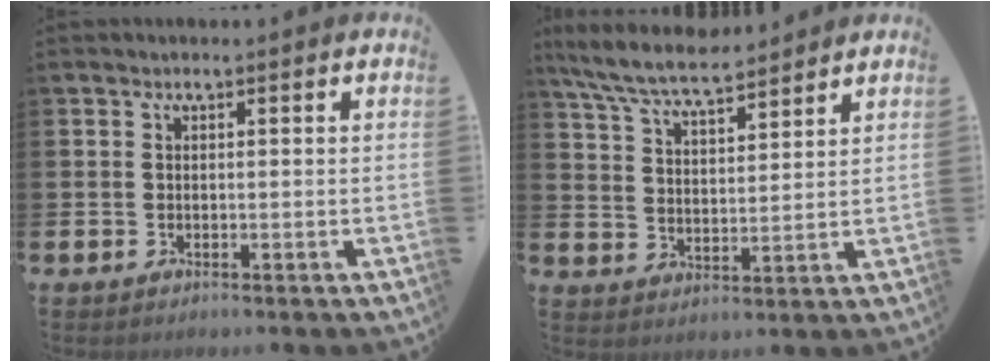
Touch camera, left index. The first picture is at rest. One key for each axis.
{"total": 7.5, "fx": 7.0, "fy": 1.0, "fz": 2.5, "tx": -0.075, "ty": -0.030, "tz": 0.127}